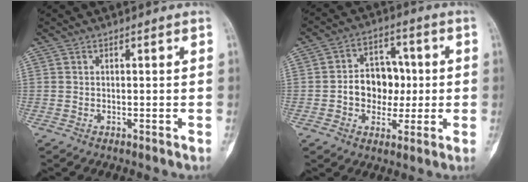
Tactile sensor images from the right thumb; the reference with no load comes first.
{"total": 10.2, "force": [-0.5, 8.0, 6.3], "torque": [-0.048, 0.026, -0.009]}